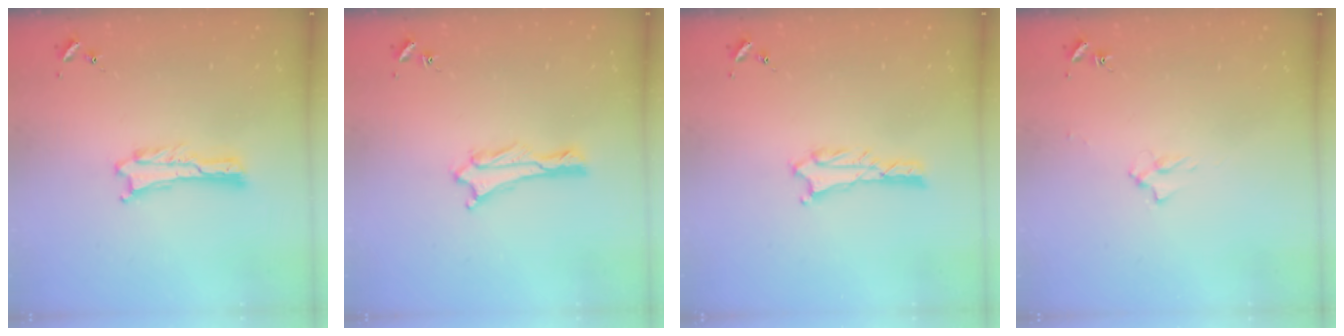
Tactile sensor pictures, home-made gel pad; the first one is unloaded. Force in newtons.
{"total": 1.9, "press": 1.9, "slide": 0.1}
{"total": 1.3, "press": 1.3, "slide": 0.3}
{"total": 2.0, "press": 2.0, "slide": 0.3}